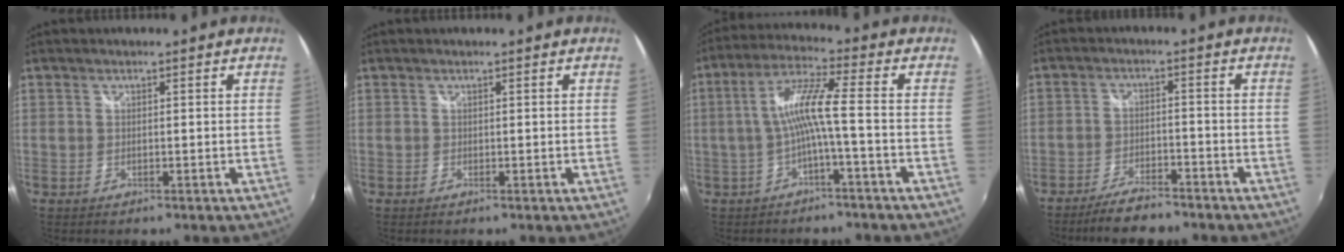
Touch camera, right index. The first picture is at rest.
{"total": 0.0}
{"total": 7.6, "force": [-2.0, -0.3, 7.3], "torque": [-0.159, 0.012, -0.032]}
{"total": 7.8, "force": [-6.6, 2.0, 3.5], "torque": [-0.091, -0.007, -0.112]}